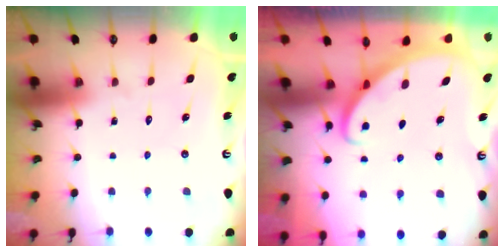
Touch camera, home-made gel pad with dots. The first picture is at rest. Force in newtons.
{"total": 2.7, "press": 2.7, "slide": 0.2}